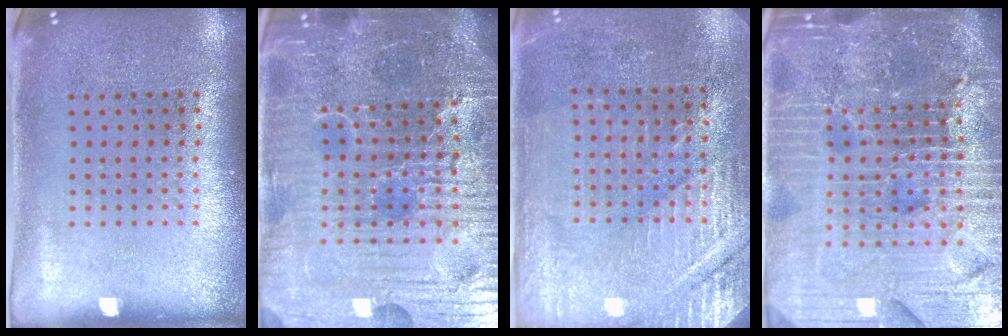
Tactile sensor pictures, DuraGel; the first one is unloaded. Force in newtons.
{"total": 6.8, "press": 6.2, "slide": 2.8}
{"total": 2.9, "press": 2.9, "slide": 0.2}
{"total": 6.7, "press": 5.9, "slide": 3.2}